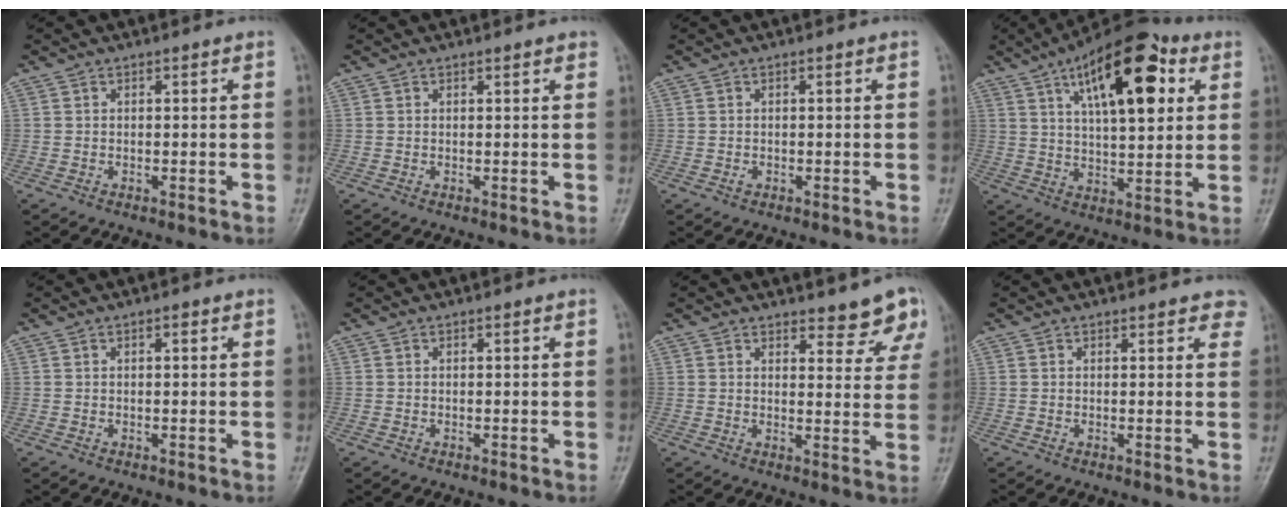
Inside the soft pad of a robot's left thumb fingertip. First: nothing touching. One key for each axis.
{"total": 0.8, "fx": 0.6, "fy": 0.2, "fz": 0.5, "tx": -0.005, "ty": -0.001, "tz": 0.006}
{"total": 0.7, "fx": -0.2, "fy": 0.5, "fz": 0.5, "tx": -0.005, "ty": 0.003, "tz": -0.003}
{"total": 18.6, "fx": 7.3, "fy": 7.7, "fz": 15.3, "tx": -0.210, "ty": -0.007, "tz": 0.109}
{"total": 0.9, "fx": 0.3, "fy": 0.3, "fz": 0.7, "tx": -0.010, "ty": 0.002, "tz": 0.002}
{"total": 0.0}
{"total": 6.8, "fx": 5.8, "fy": 2.4, "fz": 2.6, "tx": 0.001, "ty": -0.039, "tz": 0.058}
{"total": 3.2, "fx": 2.6, "fy": 1.4, "fz": 1.4, "tx": 0.010, "ty": -0.005, "tz": 0.020}